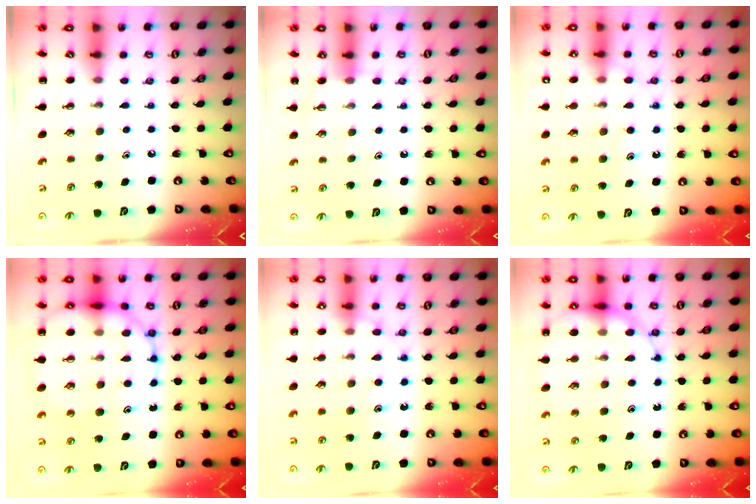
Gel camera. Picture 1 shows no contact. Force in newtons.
{"total": 5.0, "press": 4.8, "slide": 1.4}
{"total": 11.9, "press": 11.9, "slide": 0.7}
{"total": 20.7, "press": 20.5, "slide": 2.6}
{"total": 12.4, "press": 12.4, "slide": 0.6}
{"total": 17.9, "press": 17.5, "slide": 3.5}